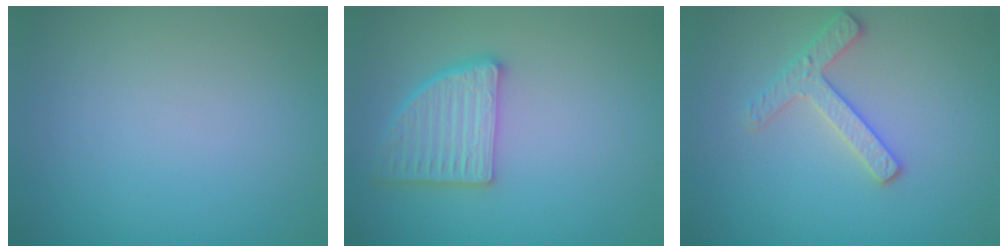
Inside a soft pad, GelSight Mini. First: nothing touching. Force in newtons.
{"total": 4.2, "press": 3.9, "slide": 1.6}
{"total": 2.6, "press": 2.6, "slide": 0.3}